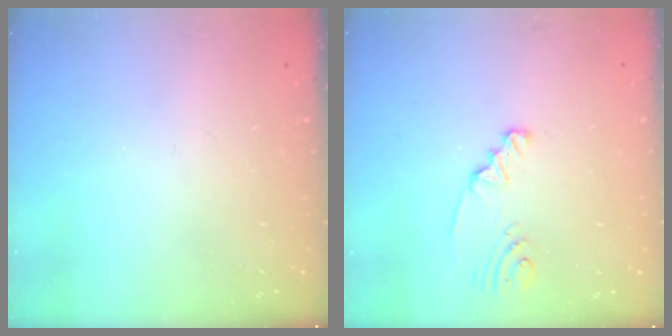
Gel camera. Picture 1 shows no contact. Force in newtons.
{"total": 2.3, "press": 2.3, "slide": 0.2}